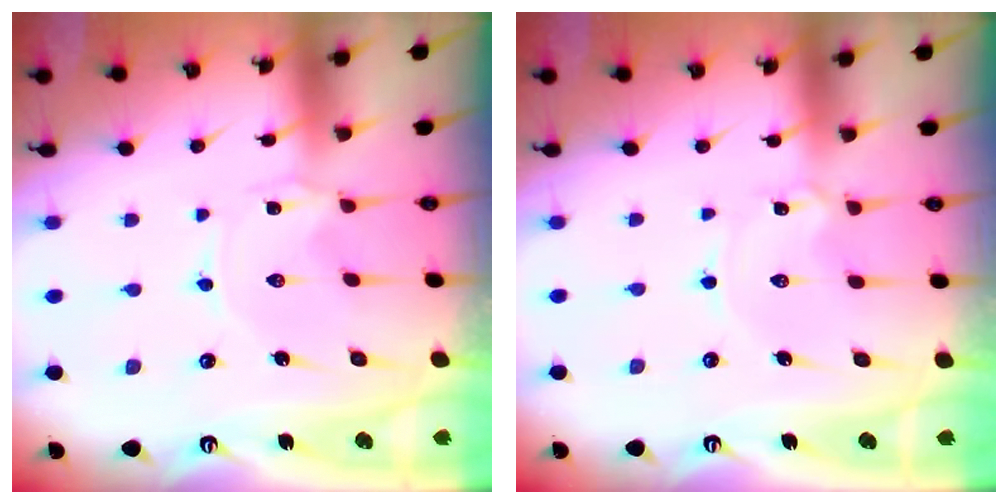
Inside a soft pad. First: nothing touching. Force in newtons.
{"total": 1.6, "press": 1.6, "slide": 0.1}